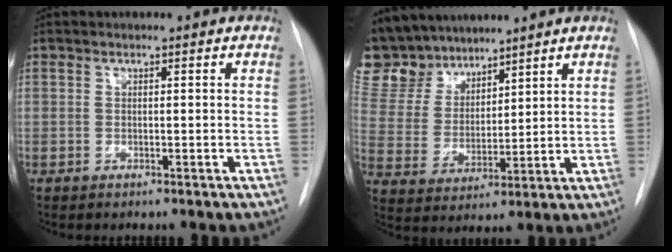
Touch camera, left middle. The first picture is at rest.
{"total": 12.7, "force": [11.3, 5.3, 2.0], "torque": [-0.052, 0.015, 0.234]}